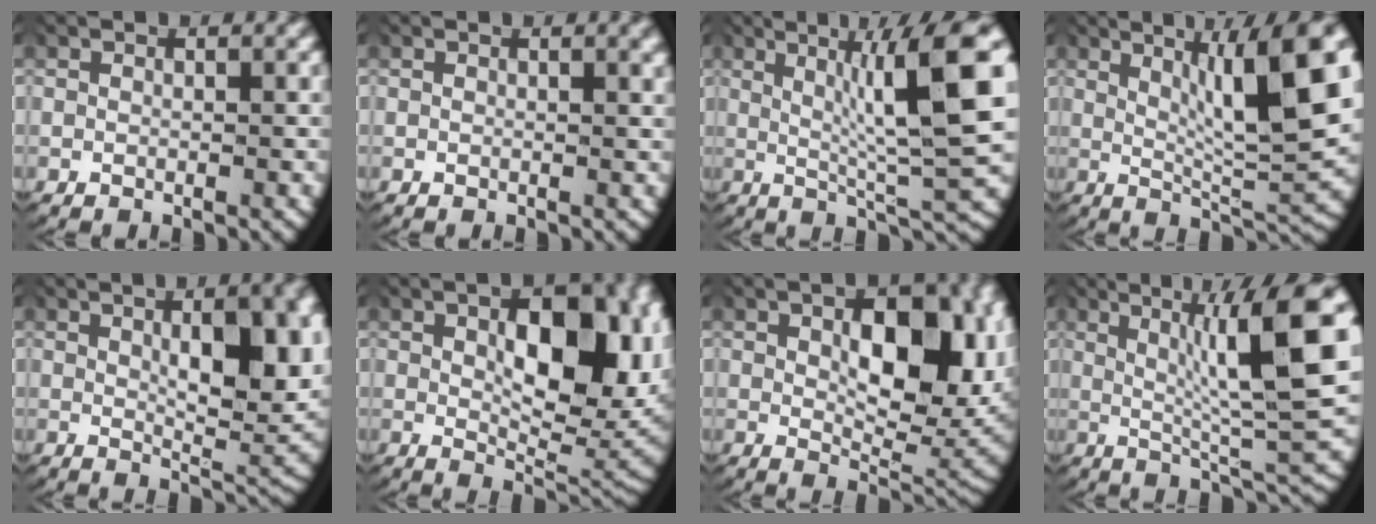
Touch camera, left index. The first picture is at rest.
{"total": 0.8, "force": [0.5, -0.1, 0.6], "torque": [-0.010, -0.001, 0.009]}
{"total": 10.6, "force": [2.3, 3.0, 9.9], "torque": [-0.135, 0.004, 0.035]}
{"total": 11.8, "force": [3.7, 4.2, 10.4], "torque": [-0.146, -0.003, 0.059]}
{"total": 6.8, "force": [1.7, 2.2, 6.2], "torque": [-0.094, -0.002, 0.029]}
{"total": 9.9, "force": [2.0, 4.9, 8.3], "torque": [-0.124, -0.015, 0.034]}
{"total": 8.9, "force": [2.0, 4.5, 7.4], "torque": [-0.116, -0.017, 0.034]}
{"total": 11.6, "force": [2.8, 3.5, 10.7], "torque": [-0.143, 0.006, 0.043]}